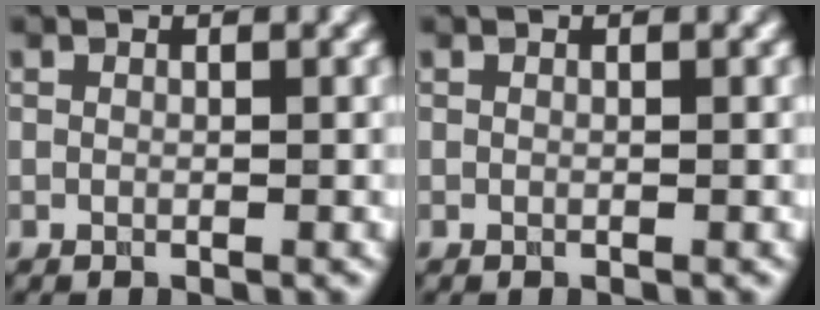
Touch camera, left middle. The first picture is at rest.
{"total": 0.0}